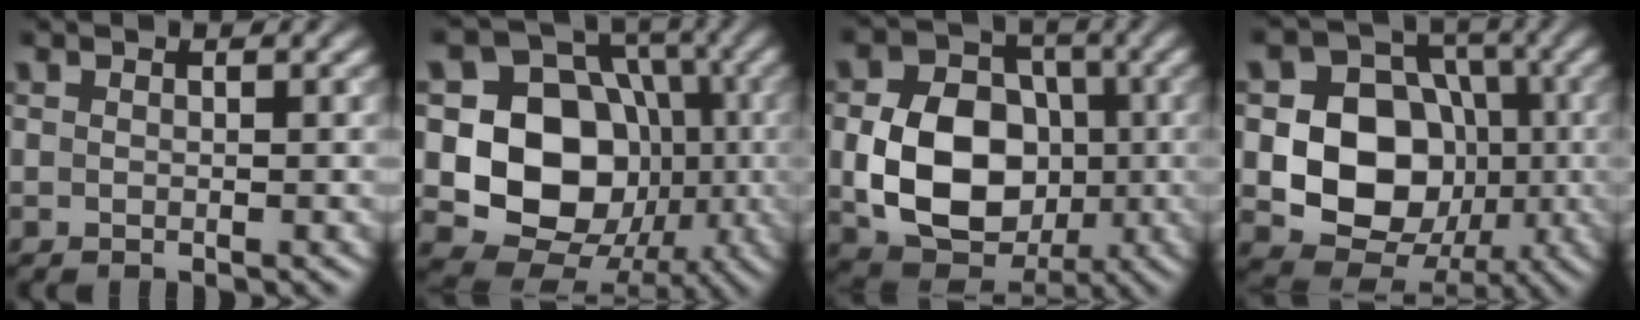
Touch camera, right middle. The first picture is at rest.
{"total": 12.0, "force": [-1.6, 9.9, 6.5], "torque": [-0.106, -0.009, -0.040]}
{"total": 9.9, "force": [-1.4, 7.5, 6.3], "torque": [-0.117, -0.001, -0.027]}
{"total": 10.5, "force": [-1.5, 8.5, 6.0], "torque": [-0.084, -0.004, -0.047]}